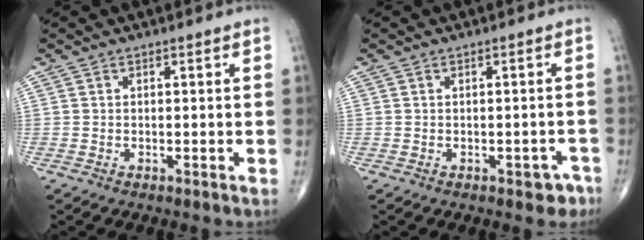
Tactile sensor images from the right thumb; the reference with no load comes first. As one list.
[{"total": 3.1, "force": [-1.8, 1.9, 1.6], "torque": [0.000, 0.014, -0.017]}]